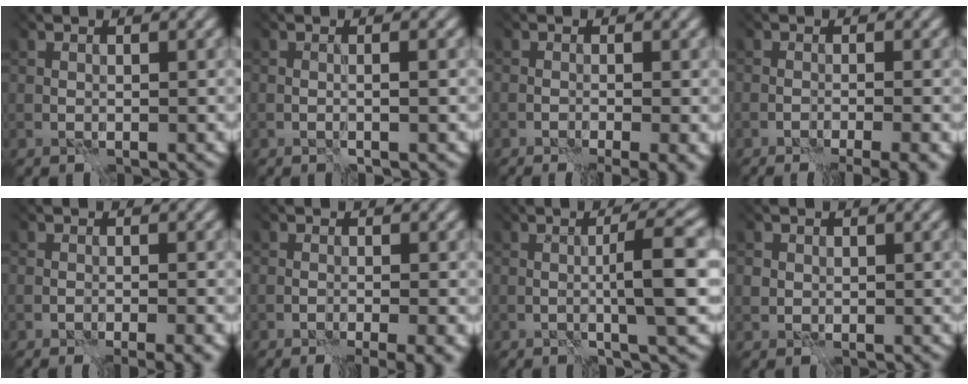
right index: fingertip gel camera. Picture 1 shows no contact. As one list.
[{"total": 0.8, "force": [-0.4, -0.5, 0.6], "torque": [-0.006, -0.001, -0.007]}, {"total": 3.4, "force": [-1.0, 1.4, 2.9], "torque": [-0.029, -0.007, -0.016]}, {"total": 4.2, "force": [-1.8, 1.6, 3.4], "torque": [-0.029, -0.003, -0.025]}, {"total": 2.4, "force": [-1.2, 0.8, 1.9], "torque": [-0.011, -0.004, -0.018]}, {"total": 3.4, "force": [-1.2, 1.2, 2.9], "torque": [-0.028, -0.006, -0.020]}, {"total": 4.4, "force": [-0.5, -0.1, 4.4], "torque": [-0.072, 0.008, -0.009]}, {"total": 0.9, "force": [0.2, 0.9, -0.1], "torque": [-0.003, -0.001, 0.001]}]